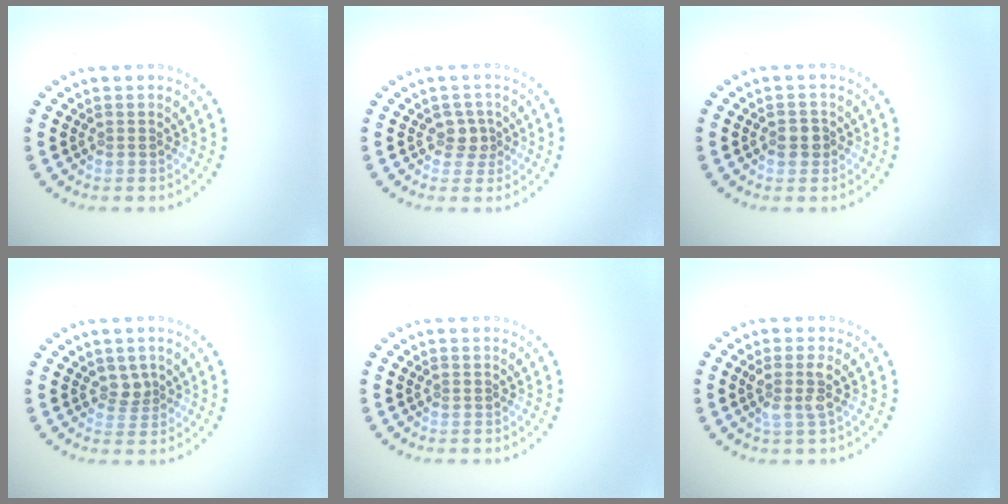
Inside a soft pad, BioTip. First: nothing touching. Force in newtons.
{"total": 1.7, "press": 1.4, "slide": 1.0}
{"total": 1.6, "press": 1.6, "slide": 0.3}
{"total": 1.4, "press": 1.0, "slide": 0.9}
{"total": 0.0}
{"total": 1.9, "press": 1.6, "slide": 1.1}